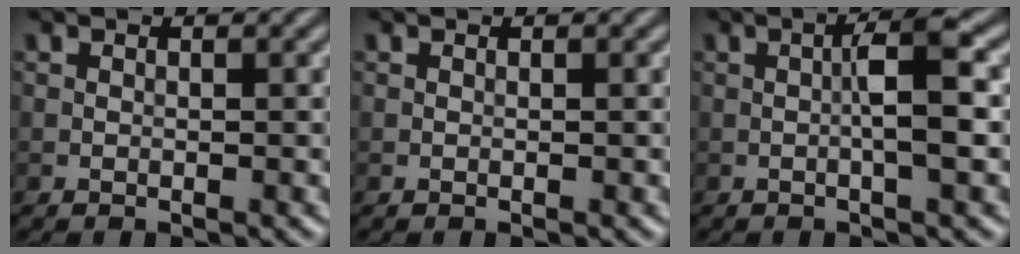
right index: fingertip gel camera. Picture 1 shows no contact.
{"total": 0.0}
{"total": 3.7, "force": [-0.1, 0.4, 3.7], "torque": [-0.064, 0.010, -0.004]}